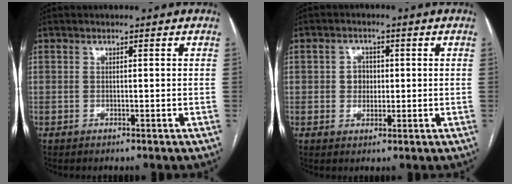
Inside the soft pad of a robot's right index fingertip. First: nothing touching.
{"total": 3.1, "force": [0.2, 2.6, 1.6], "torque": [-0.020, 0.009, 0.004]}